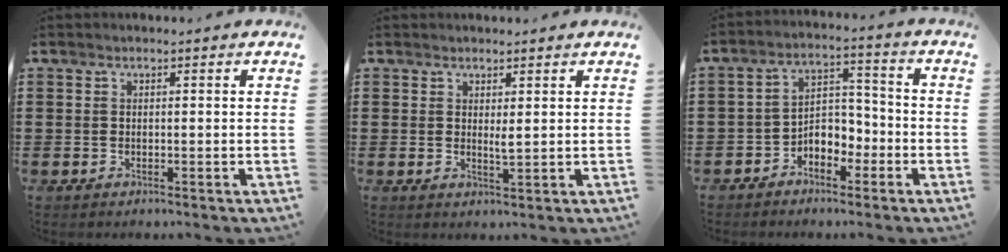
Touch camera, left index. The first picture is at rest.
{"total": 2.0, "force": [1.1, 0.2, 1.7], "torque": [-0.035, -0.001, 0.019]}
{"total": 4.5, "force": [-3.2, 2.7, 1.7], "torque": [-0.035, 0.012, -0.064]}